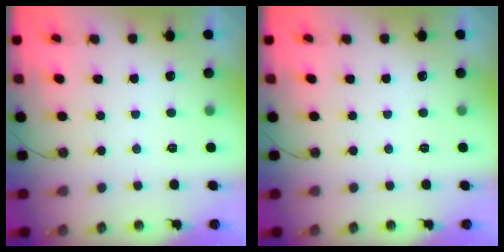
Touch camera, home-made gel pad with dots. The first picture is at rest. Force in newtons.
{"total": 0.0}